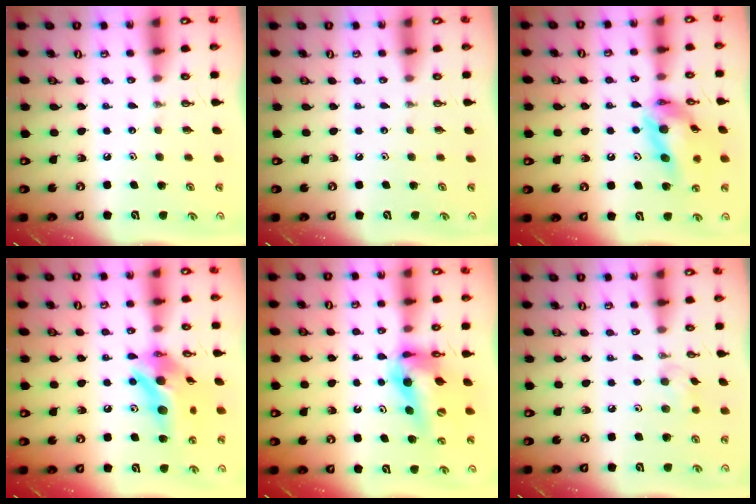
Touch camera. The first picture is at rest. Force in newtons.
{"total": 0.0}
{"total": 15.2, "press": 15.1, "slide": 1.7}
{"total": 16.5, "press": 16.2, "slide": 3.4}
{"total": 13.2, "press": 13.2, "slide": 1.2}
{"total": 6.6, "press": 6.6, "slide": 0.9}